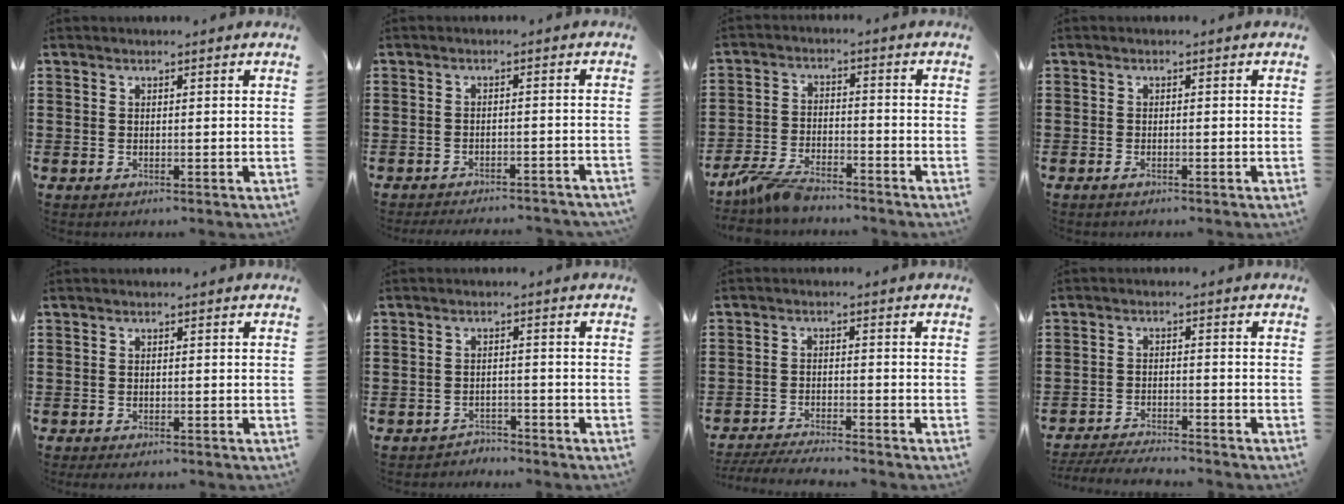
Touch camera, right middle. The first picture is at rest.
{"total": 2.3, "force": [-2.3, -0.1, 0.2], "torque": [-0.006, 0.002, -0.048]}
{"total": 6.0, "force": [-5.4, 1.3, 2.3], "torque": [-0.065, -0.003, -0.110]}
{"total": 0.6, "force": [-0.4, 0.1, 0.4], "torque": [-0.011, -0.006, -0.007]}
{"total": 0.6, "force": [-0.5, 0.1, 0.2], "torque": [-0.003, -0.003, -0.010]}
{"total": 2.1, "force": [-2.0, 0.3, -0.1], "torque": [-0.006, 0.000, -0.045]}
{"total": 3.4, "force": [-3.3, 0.0, 0.7], "torque": [-0.020, -0.003, -0.070]}
{"total": 3.7, "force": [-3.6, 0.2, 0.7], "torque": [-0.019, -0.001, -0.077]}